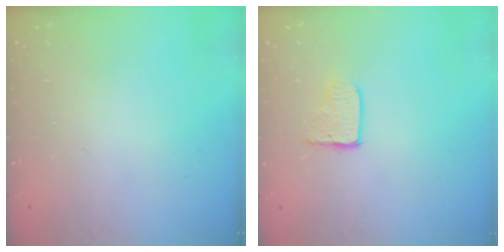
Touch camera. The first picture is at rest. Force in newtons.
{"total": 3.7, "press": 3.7, "slide": 0.2}